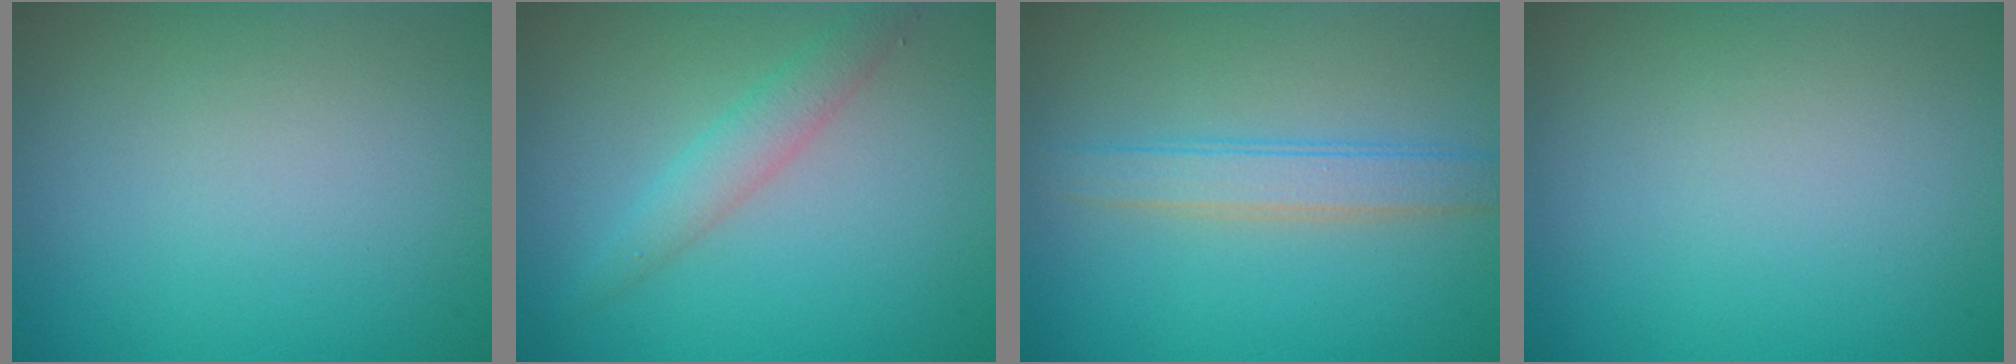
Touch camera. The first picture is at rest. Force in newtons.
{"total": 2.7, "press": 2.7, "slide": 0.2}
{"total": 2.8, "press": 2.8, "slide": 0.1}
{"total": 0.0}